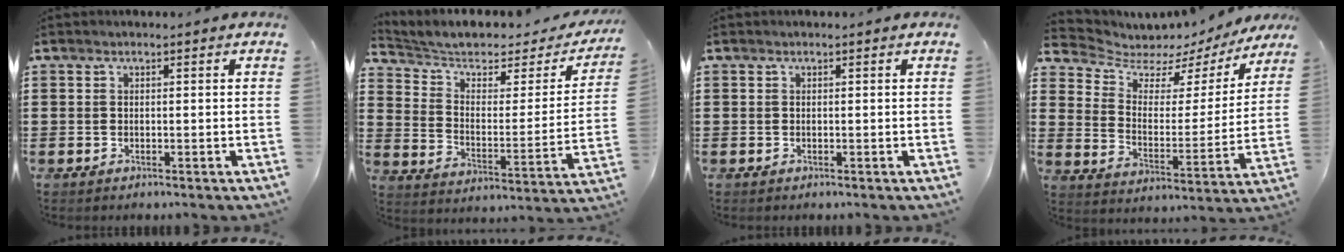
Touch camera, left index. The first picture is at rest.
{"total": 5.2, "force": [4.1, 2.0, 2.5], "torque": [-0.073, -0.026, 0.066]}
{"total": 0.0}
{"total": 5.1, "force": [4.5, 2.2, 1.1], "torque": [-0.046, -0.036, 0.071]}